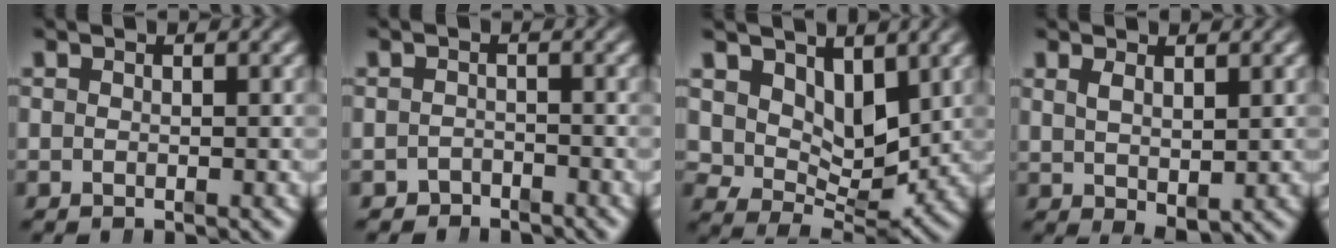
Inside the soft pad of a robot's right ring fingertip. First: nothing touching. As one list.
[{"total": 2.4, "force": [-2.4, 0.1, -0.5], "torque": [0.017, -0.014, -0.033]}, {"total": 6.3, "force": [1.5, 4.3, 4.4], "torque": [-0.075, -0.034, 0.035]}, {"total": 2.1, "force": [0.1, 0.2, 2.0], "torque": [-0.025, -0.014, 0.019]}]